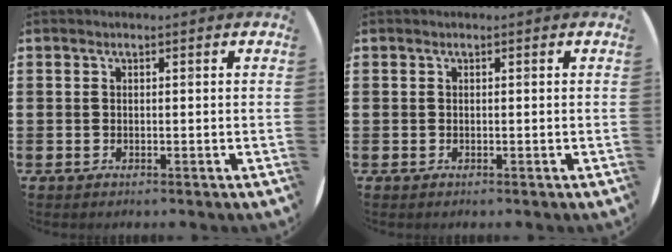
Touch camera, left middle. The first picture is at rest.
{"total": 0.0}